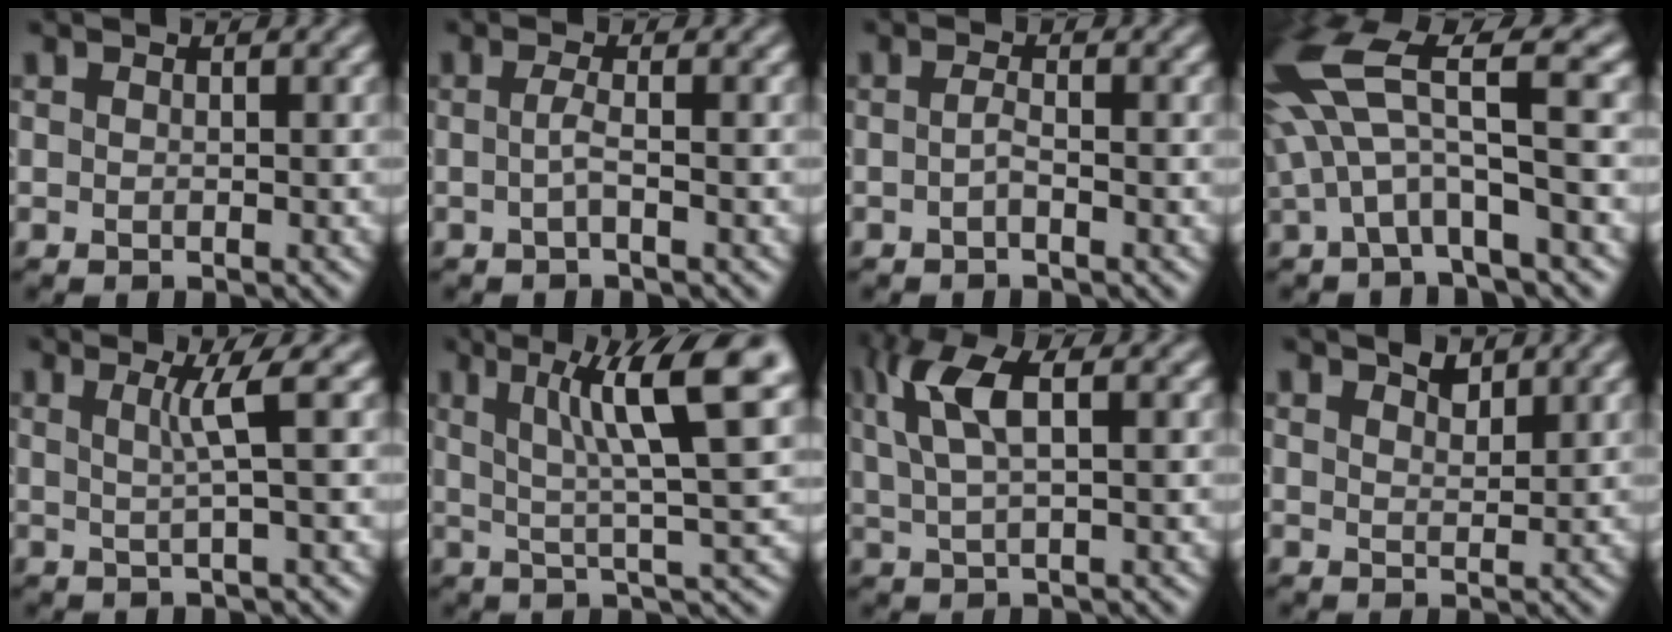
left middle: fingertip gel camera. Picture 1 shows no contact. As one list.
[{"total": 1.2, "force": [-0.2, 0.1, 1.2], "torque": [-0.025, 0.004, -0.006]}, {"total": 0.8, "force": [-0.4, 0.1, 0.7], "torque": [-0.015, 0.004, -0.009]}, {"total": 8.2, "force": [2.3, 2.6, 7.5], "torque": [-0.160, 0.014, 0.036]}, {"total": 2.4, "force": [0.9, 0.2, 2.2], "torque": [-0.040, 0.008, 0.015]}, {"total": 9.3, "force": [4.1, 1.6, 8.1], "torque": [-0.116, 0.021, 0.066]}, {"total": 5.2, "force": [2.3, 1.6, 4.4], "torque": [-0.095, 0.014, 0.049]}, {"total": 1.8, "force": [1.7, 0.3, 0.4], "torque": [-0.007, 0.005, 0.033]}]